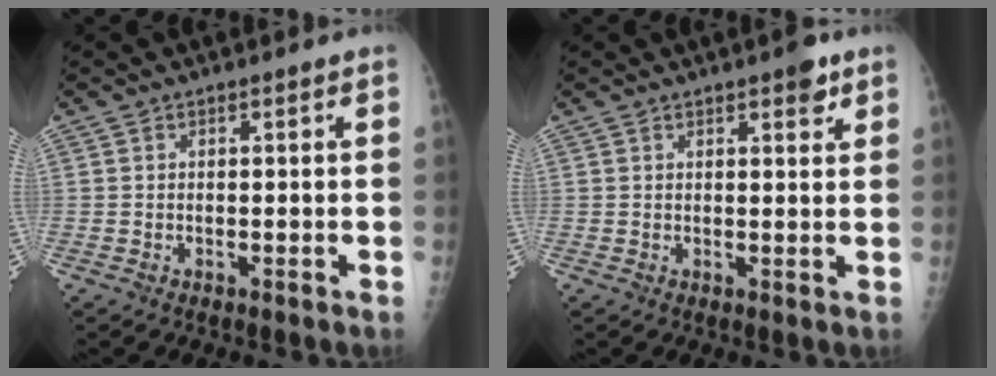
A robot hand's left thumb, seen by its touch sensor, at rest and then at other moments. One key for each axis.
{"total": 3.4, "fx": 2.1, "fy": 1.2, "fz": 2.3, "tx": -0.021, "ty": -0.008, "tz": 0.024}